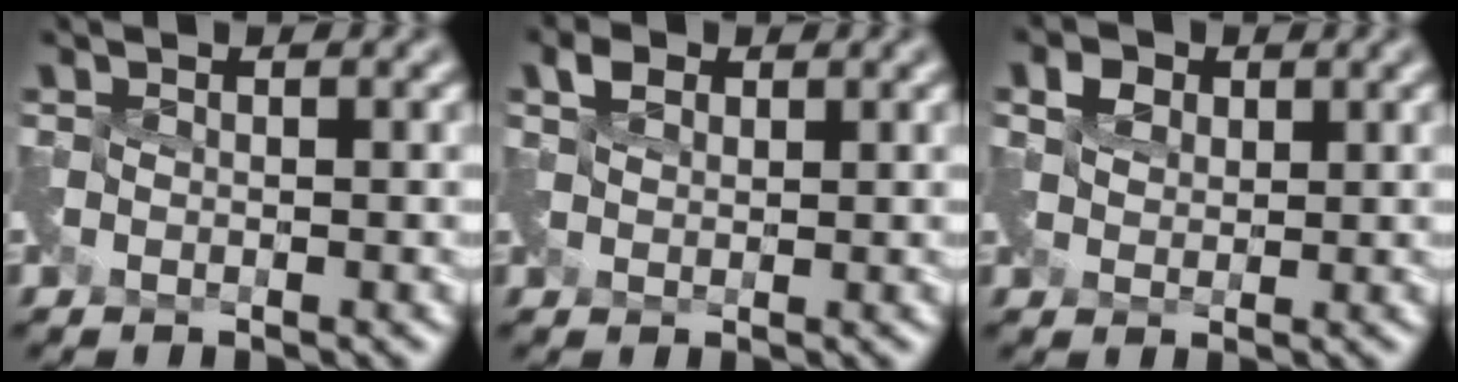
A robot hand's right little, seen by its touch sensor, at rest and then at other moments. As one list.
[{"total": 1.5, "force": [1.2, 0.8, 0.5], "torque": [-0.010, 0.005, 0.024]}, {"total": 1.7, "force": [1.2, 1.0, 0.5], "torque": [-0.012, 0.003, 0.024]}]